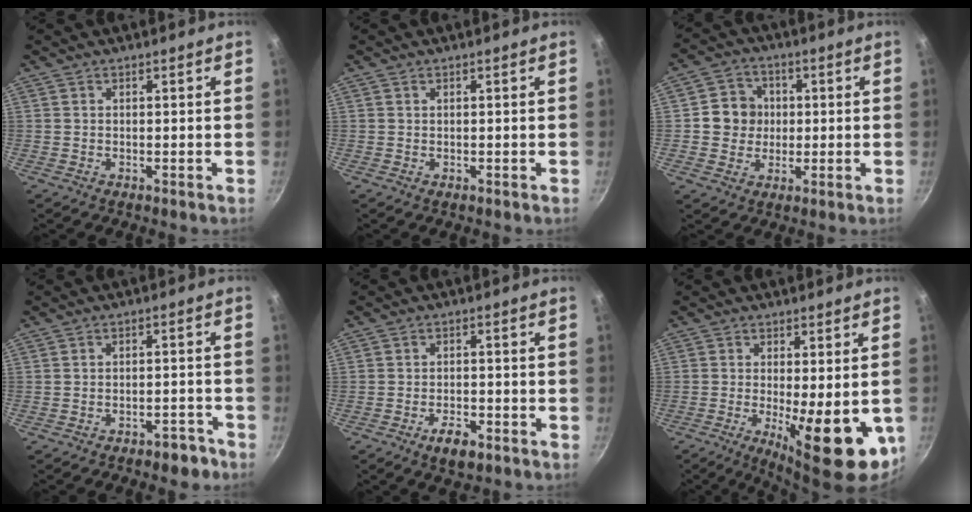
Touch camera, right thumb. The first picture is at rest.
{"total": 0.0}
{"total": 7.4, "force": [0.5, 7.0, 2.5], "torque": [-0.003, 0.008, -0.003]}
{"total": 4.2, "force": [-3.1, 2.1, 2.0], "torque": [-0.008, 0.040, -0.024]}
{"total": 4.7, "force": [-2.8, 2.2, 3.2], "torque": [-0.045, 0.016, -0.045]}
{"total": 15.1, "force": [-3.6, 4.9, 13.8], "torque": [-0.178, -0.015, -0.039]}